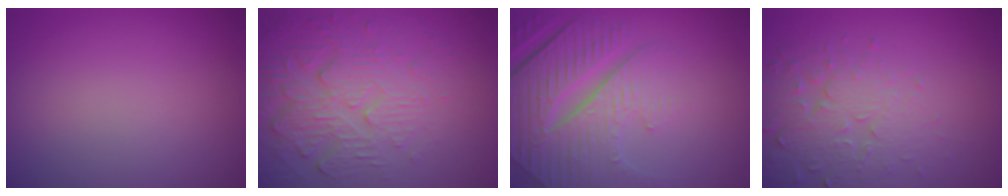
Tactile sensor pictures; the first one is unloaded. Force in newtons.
{"total": 6.0, "press": 3.7, "slide": 4.8}
{"total": 9.1, "press": 6.2, "slide": 6.6}
{"total": 4.1, "press": 3.9, "slide": 1.2}